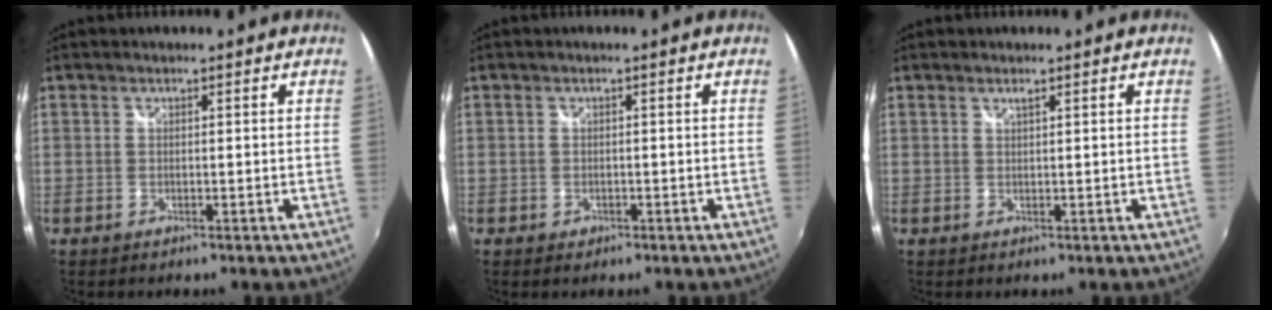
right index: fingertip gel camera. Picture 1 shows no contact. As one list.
[{"total": 1.3, "force": [-0.6, 1.1, 0.3], "torque": [-0.007, -0.003, -0.009]}, {"total": 0.7, "force": [0.5, 0.0, 0.4], "torque": [-0.006, 0.001, 0.009]}]